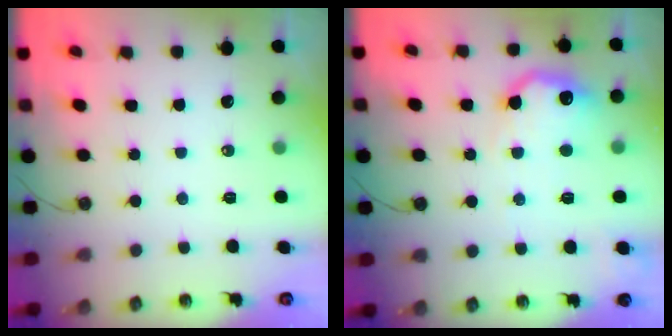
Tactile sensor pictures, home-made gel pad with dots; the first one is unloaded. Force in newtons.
{"total": 13.5, "press": 13.5, "slide": 0.8}